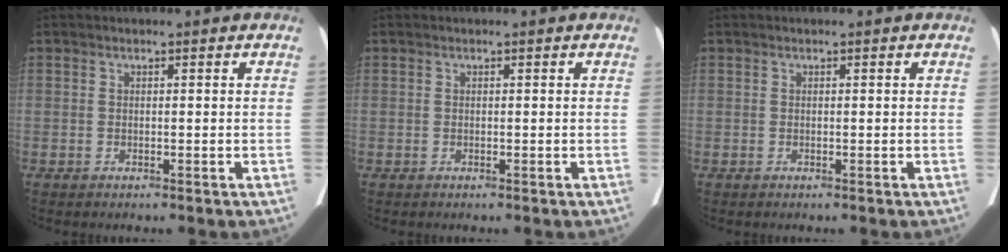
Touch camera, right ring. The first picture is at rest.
{"total": 0.0}
{"total": 0.0}